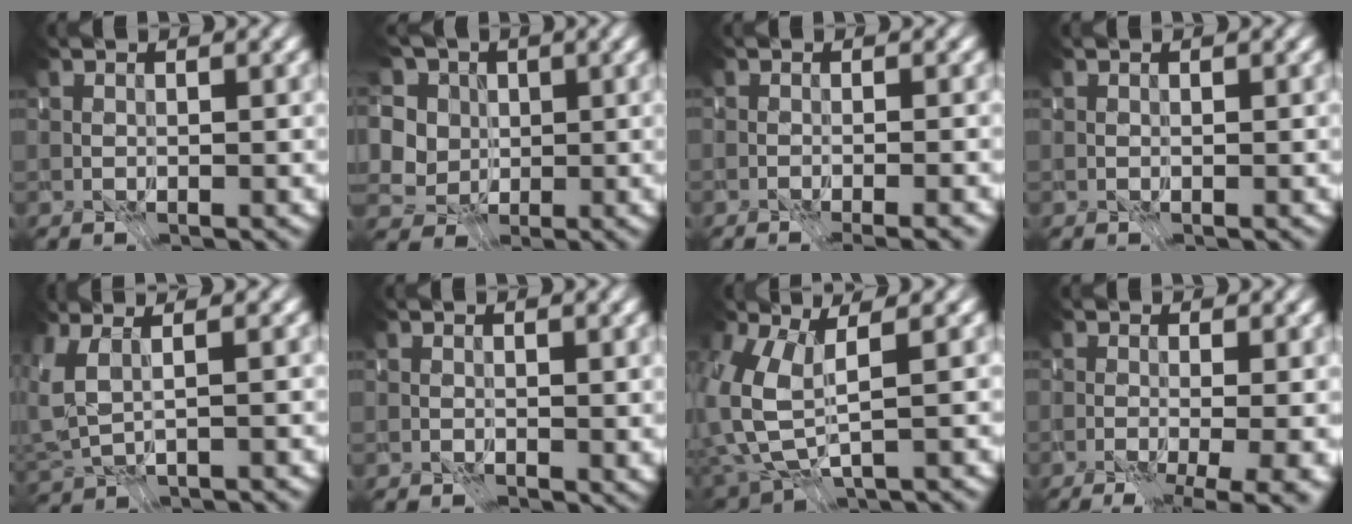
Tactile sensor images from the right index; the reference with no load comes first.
{"total": 8.4, "force": [1.2, 7.2, 4.0], "torque": [-0.109, 0.020, -0.004]}
{"total": 2.4, "force": [-2.3, -0.1, 0.8], "torque": [0.018, -0.009, -0.043]}
{"total": 0.0}
{"total": 2.0, "force": [-0.5, -1.9, 0.5], "torque": [-0.017, -0.016, 0.000]}
{"total": 1.9, "force": [0.6, 1.4, 1.1], "torque": [-0.010, -0.008, 0.004]}
{"total": 3.1, "force": [-1.6, -0.9, 2.5], "torque": [-0.068, -0.031, -0.015]}
{"total": 7.9, "force": [-3.1, 2.9, 6.6], "torque": [-0.092, -0.028, -0.009]}